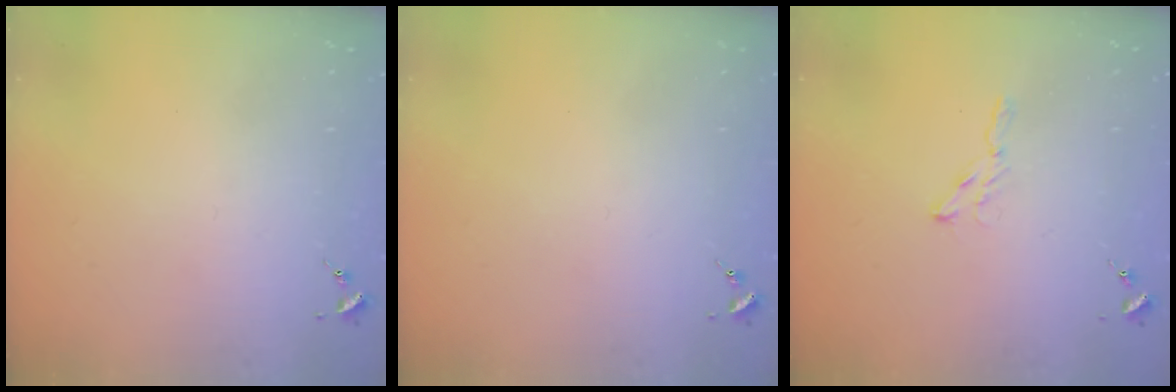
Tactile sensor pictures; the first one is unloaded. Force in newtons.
{"total": 0.0}
{"total": 3.9, "press": 3.8, "slide": 0.5}